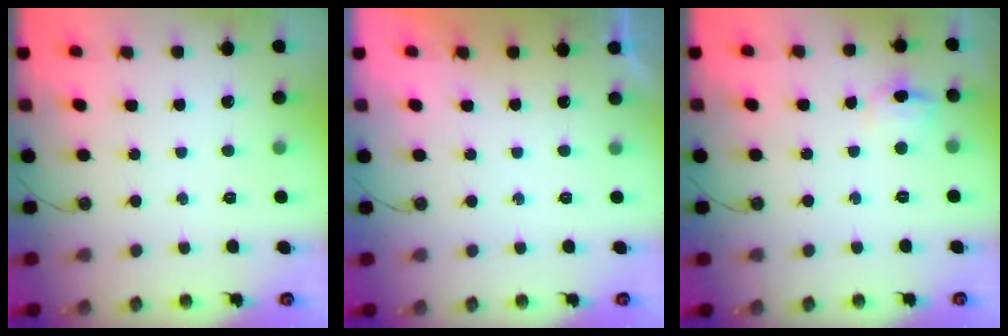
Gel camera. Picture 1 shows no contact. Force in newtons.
{"total": 0.0}
{"total": 6.9, "press": 6.8, "slide": 1.0}